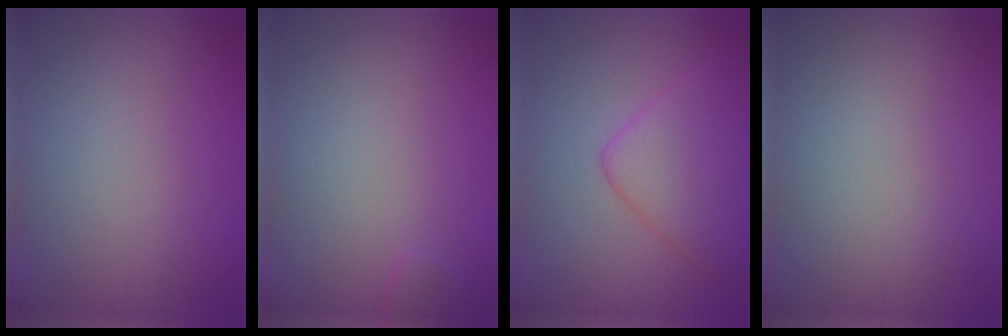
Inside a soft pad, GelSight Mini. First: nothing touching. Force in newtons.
{"total": 0.7, "press": 0.7, "slide": 0.1}
{"total": 5.7, "press": 5.7, "slide": 0.2}
{"total": 0.0}